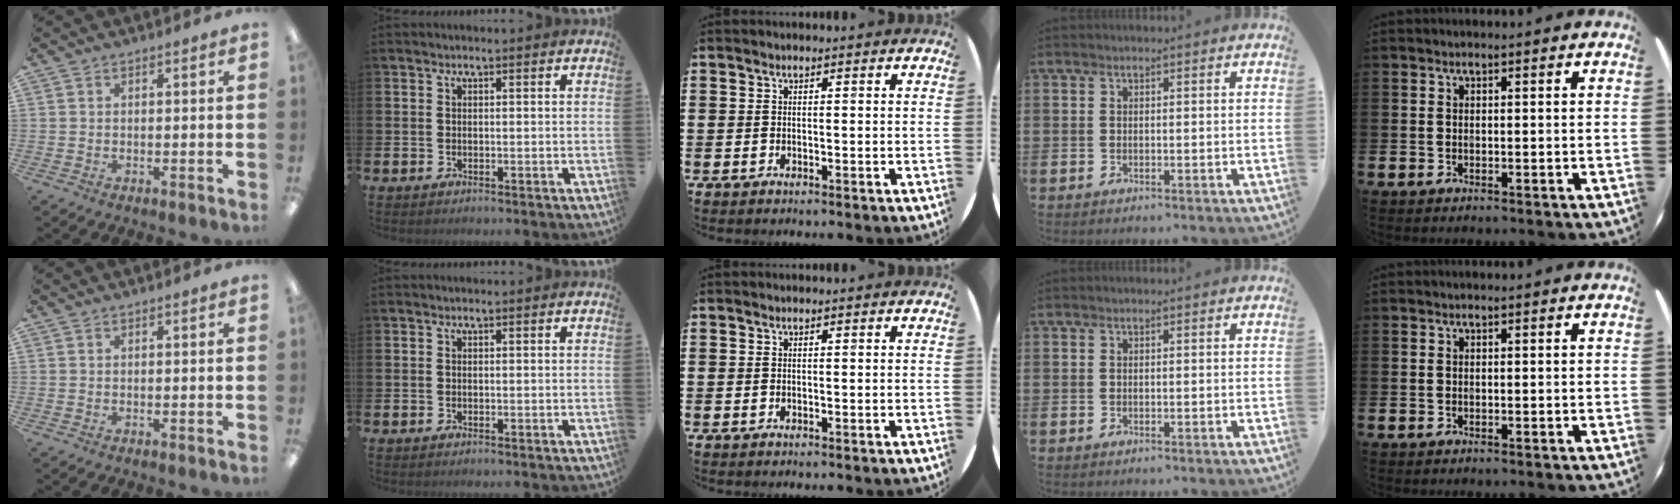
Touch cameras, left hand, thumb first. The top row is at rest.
{}